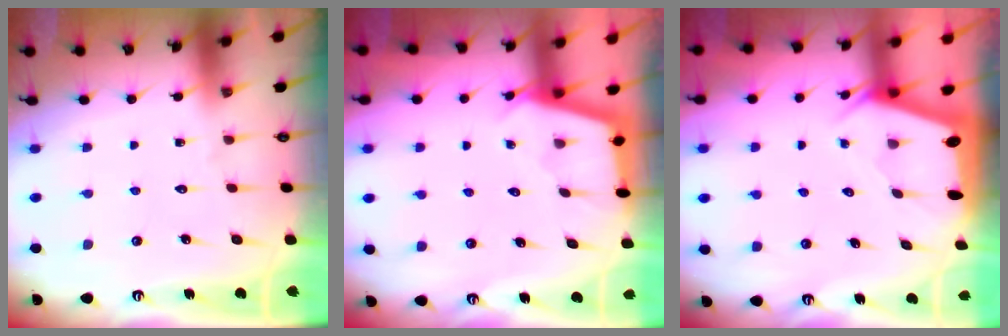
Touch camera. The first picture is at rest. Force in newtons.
{"total": 2.3, "press": 2.3, "slide": 0.1}
{"total": 2.0, "press": 1.9, "slide": 0.3}